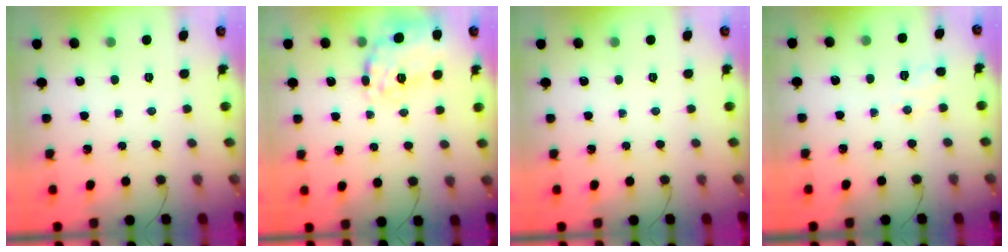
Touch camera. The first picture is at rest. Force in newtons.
{"total": 22.5, "press": 22.3, "slide": 2.8}
{"total": 0.0}
{"total": 1.4, "press": 0.7, "slide": 1.2}